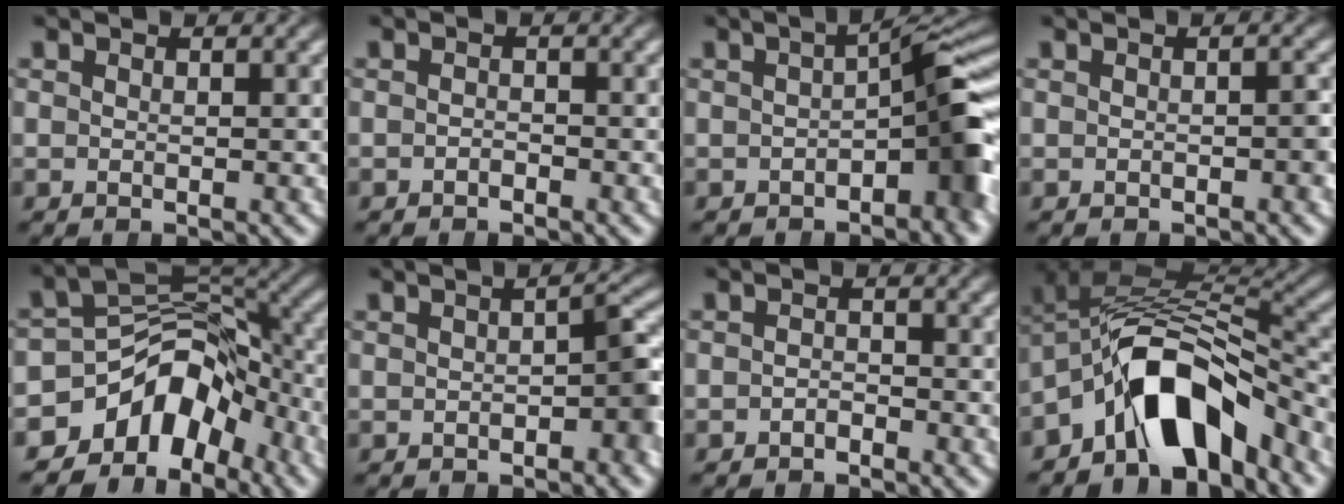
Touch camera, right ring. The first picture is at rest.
{"total": 0.9, "force": [-0.9, -0.1, 0.0], "torque": [-0.002, -0.007, -0.013]}
{"total": 5.5, "force": [-1.4, 1.5, 5.1], "torque": [-0.068, 0.006, -0.019]}
{"total": 0.9, "force": [-0.4, 0.0, 0.8], "torque": [-0.014, 0.001, -0.006]}
{"total": 15.1, "force": [-5.6, 11.0, 8.7], "torque": [-0.162, -0.040, -0.078]}
{"total": 2.5, "force": [-0.9, 0.5, 2.2], "torque": [-0.030, 0.001, -0.011]}
{"total": 1.3, "force": [-1.3, 0.2, 0.0], "torque": [-0.001, -0.008, -0.020]}
{"total": 13.3, "force": [-2.7, 9.3, 9.0], "torque": [-0.158, -0.012, -0.046]}